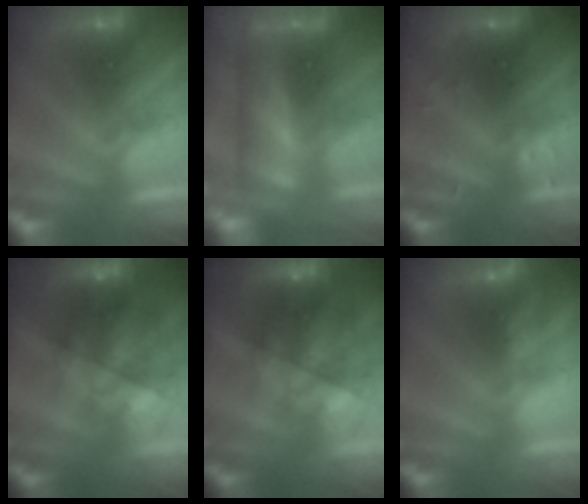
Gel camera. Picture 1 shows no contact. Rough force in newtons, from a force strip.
{"total": 4.4}
{"total": 2.9}
{"total": 6.9}
{"total": 6.9}
{"total": 3.4}